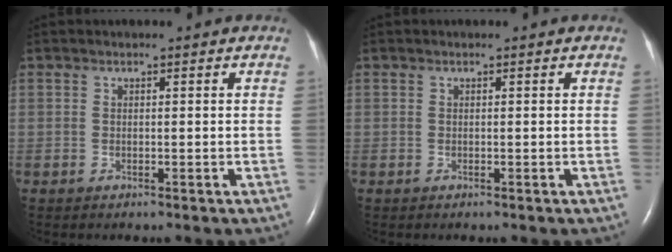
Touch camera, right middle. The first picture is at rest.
{"total": 0.0}